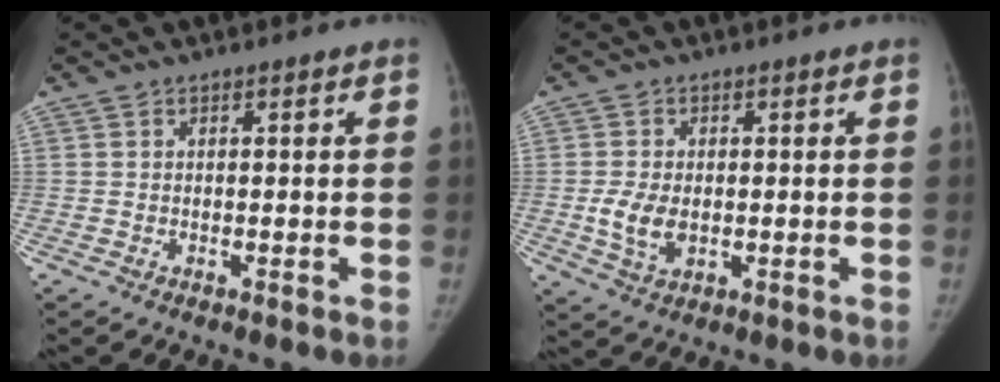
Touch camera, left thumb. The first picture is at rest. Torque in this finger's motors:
{"motor_torque": [0.04, 0.09, 0.31, 0.06, 0.03]}